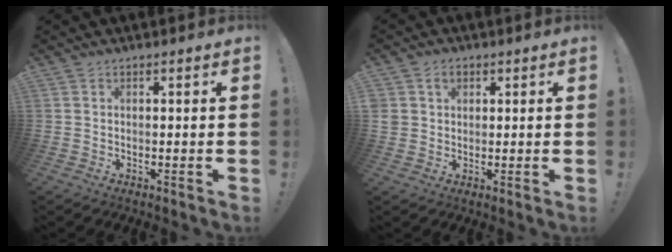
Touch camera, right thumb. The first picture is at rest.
{"total": 3.9, "force": [1.5, 3.4, 1.4], "torque": [-0.022, 0.001, 0.028]}